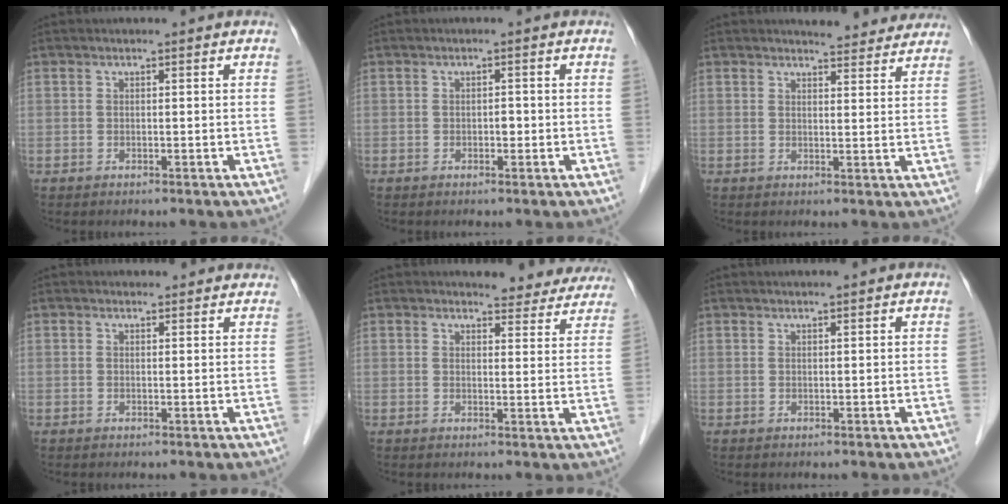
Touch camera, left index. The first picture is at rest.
{"total": 0.7, "force": [-0.3, 0.4, 0.5], "torque": [-0.007, 0.001, -0.005]}
{"total": 7.5, "force": [7.2, 1.4, 1.5], "torque": [-0.012, -0.005, 0.072]}
{"total": 4.2, "force": [3.9, 1.5, 0.7], "torque": [-0.004, 0.014, 0.037]}
{"total": 9.6, "force": [9.2, 2.5, 1.4], "torque": [0.012, -0.020, 0.083]}
{"total": 1.7, "force": [1.5, -0.3, 0.7], "torque": [-0.006, 0.013, 0.029]}